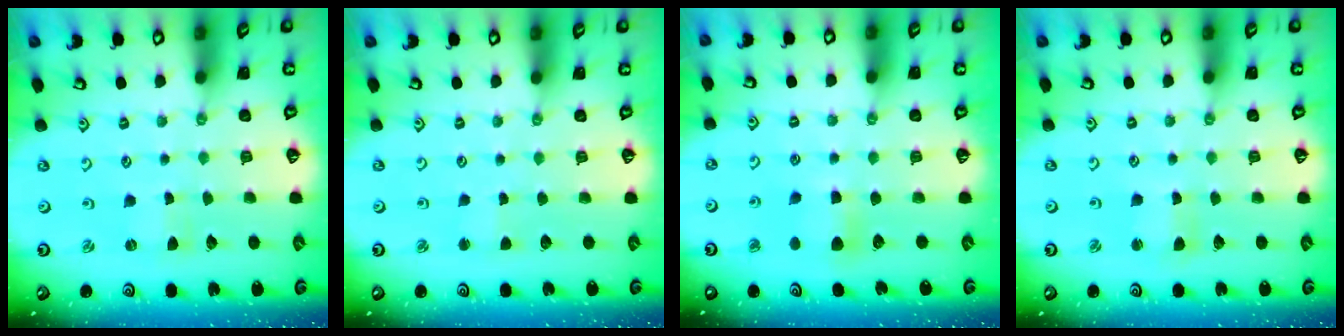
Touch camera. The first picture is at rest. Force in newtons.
{"total": 1.7, "press": 1.7, "slide": 0.1}
{"total": 6.5, "press": 6.5, "slide": 0.6}
{"total": 2.1, "press": 2.1, "slide": 0.3}